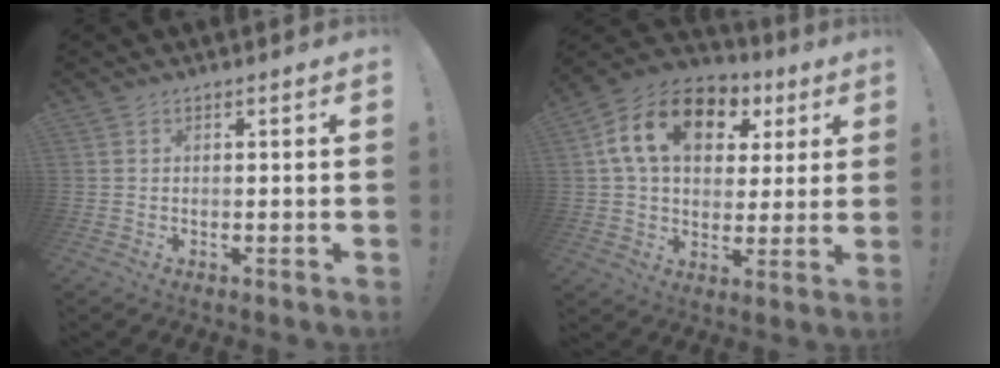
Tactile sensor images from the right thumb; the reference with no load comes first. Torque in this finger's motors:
{"motor_torque": [0.71, 2.10, 0.68, -0.25, 0.13]}